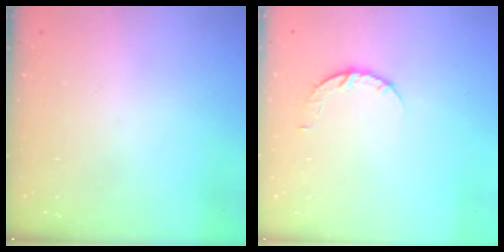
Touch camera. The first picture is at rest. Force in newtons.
{"total": 5.2, "press": 5.2, "slide": 0.8}